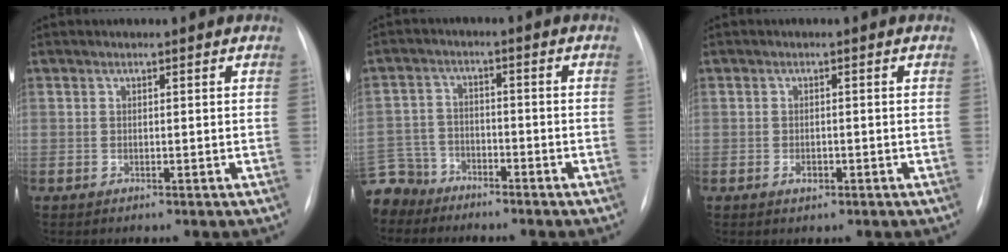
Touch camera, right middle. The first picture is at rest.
{"total": 8.5, "force": [-7.3, 4.3, 0.5], "torque": [-0.025, 0.005, -0.141]}
{"total": 1.5, "force": [-0.7, 0.9, 1.0], "torque": [-0.017, 0.002, -0.007]}